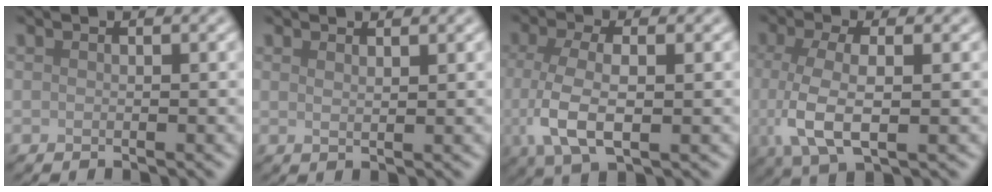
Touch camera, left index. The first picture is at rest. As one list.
[{"total": 1.1, "force": [0.9, 0.3, 0.5], "torque": [-0.005, 0.000, 0.013]}, {"total": 5.6, "force": [-0.5, 2.5, 5.0], "torque": [-0.113, -0.008, -0.008]}, {"total": 5.6, "force": [-0.4, 2.2, 5.1], "torque": [-0.114, -0.008, -0.006]}]